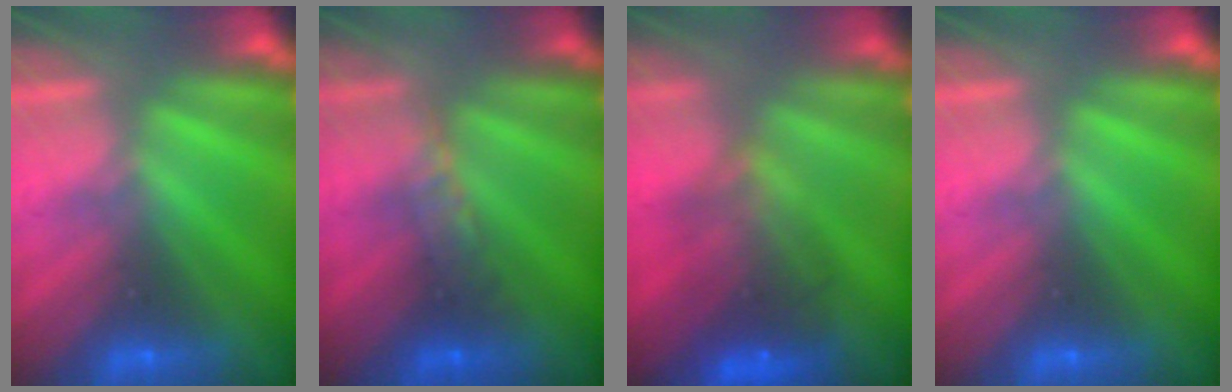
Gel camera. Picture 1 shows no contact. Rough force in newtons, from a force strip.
{"total": 2.9}
{"total": 9.3}
{"total": 0.0}